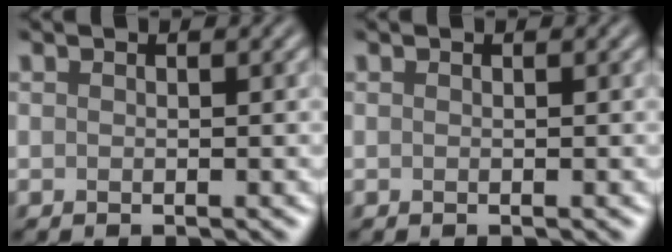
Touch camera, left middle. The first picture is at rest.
{"total": 0.0}